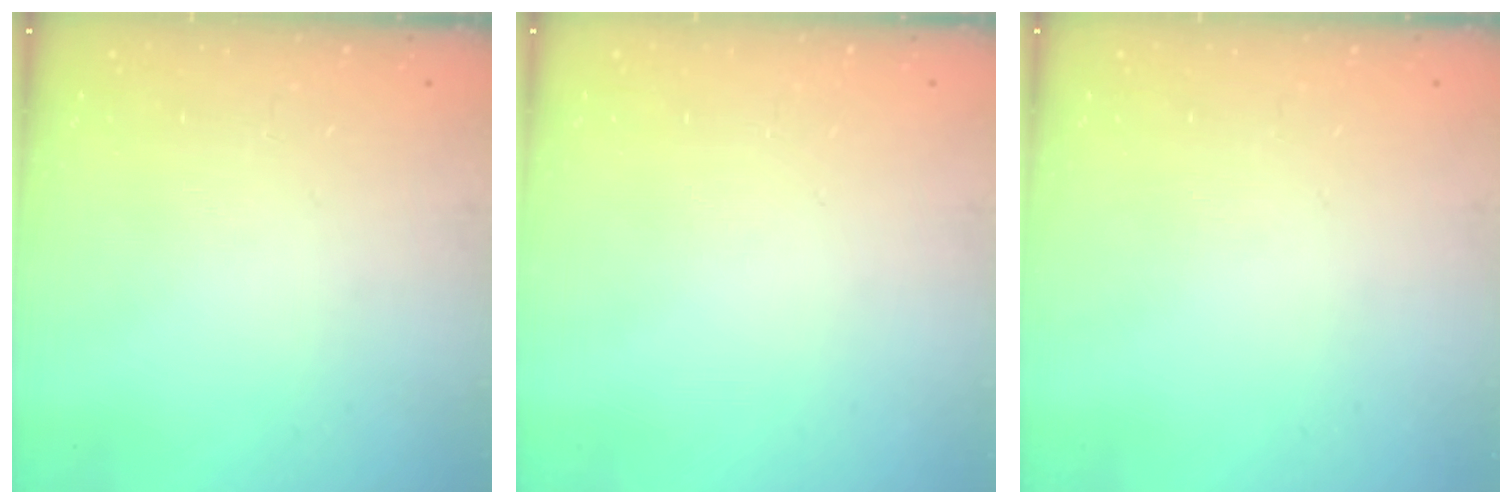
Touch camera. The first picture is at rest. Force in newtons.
{"total": 0.0}
{"total": 0.0}